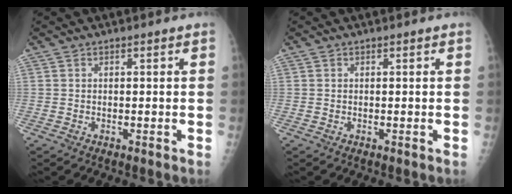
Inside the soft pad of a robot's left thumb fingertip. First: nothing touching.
{"total": 0.0}